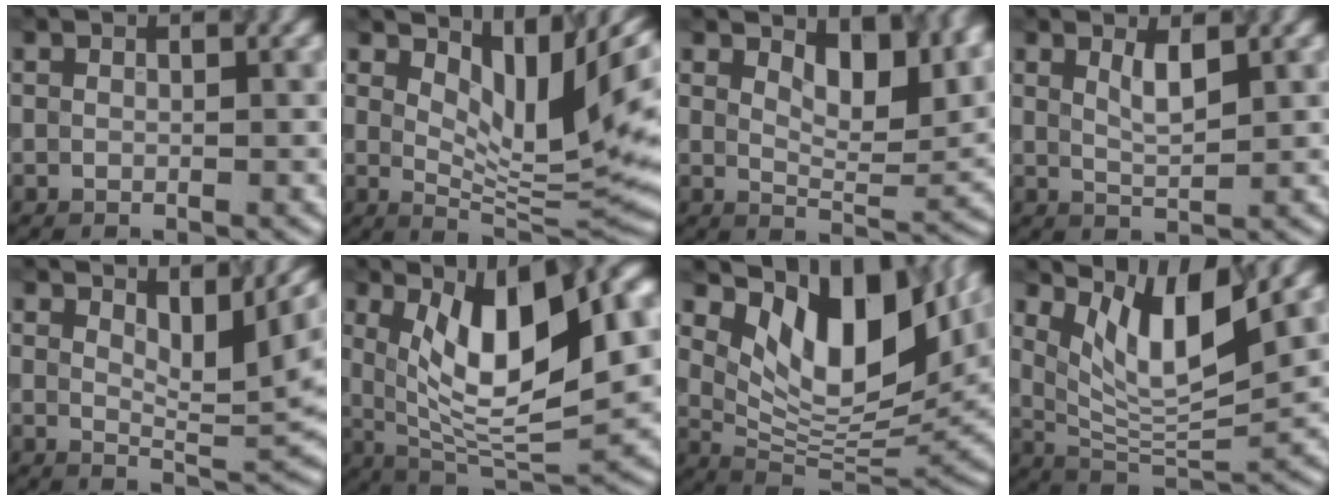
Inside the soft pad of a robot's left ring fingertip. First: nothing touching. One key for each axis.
{"total": 8.8, "fx": 3.6, "fy": 2.6, "fz": 7.6, "tx": -0.124, "ty": -0.014, "tz": 0.068}
{"total": 6.9, "fx": 3.5, "fy": 3.1, "fz": 5.1, "tx": -0.075, "ty": -0.007, "tz": 0.057}
{"total": 2.0, "fx": 1.1, "fy": 0.5, "fz": 1.6, "tx": -0.031, "ty": -0.005, "tz": 0.021}
{"total": 6.2, "fx": 2.3, "fy": 1.8, "fz": 5.5, "tx": -0.084, "ty": -0.002, "tz": 0.038}
{"total": 12.8, "fx": 3.0, "fy": 5.0, "fz": 11.4, "tx": -0.181, "ty": -0.004, "tz": 0.051}
{"total": 11.8, "fx": 5.2, "fy": 5.5, "fz": 9.1, "tx": -0.143, "ty": -0.011, "tz": 0.100}
{"total": 7.1, "fx": 3.5, "fy": 2.1, "fz": 5.8, "tx": -0.105, "ty": -0.011, "tz": 0.065}